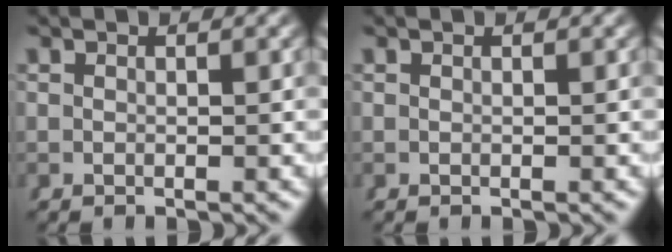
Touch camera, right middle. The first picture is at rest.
{"total": 0.0}